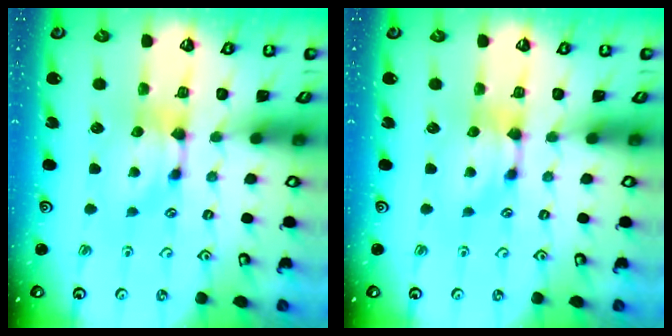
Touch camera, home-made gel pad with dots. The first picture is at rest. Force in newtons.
{"total": 0.0}